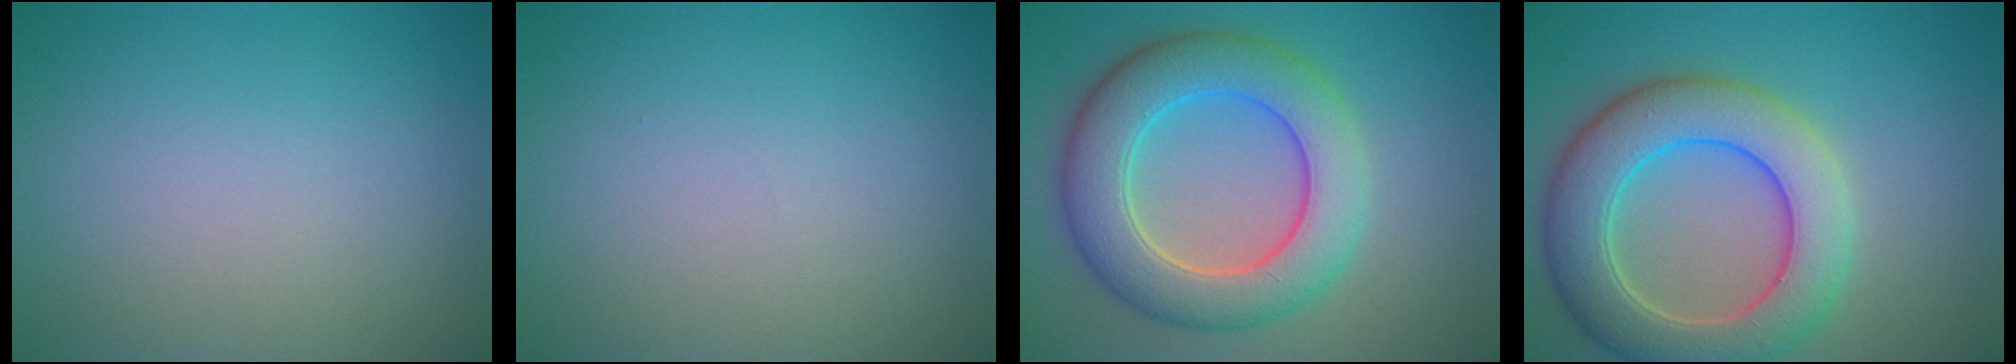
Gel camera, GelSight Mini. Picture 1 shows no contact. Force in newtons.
{"total": 0.0}
{"total": 8.3, "press": 8.2, "slide": 0.6}
{"total": 8.5, "press": 8.4, "slide": 0.5}